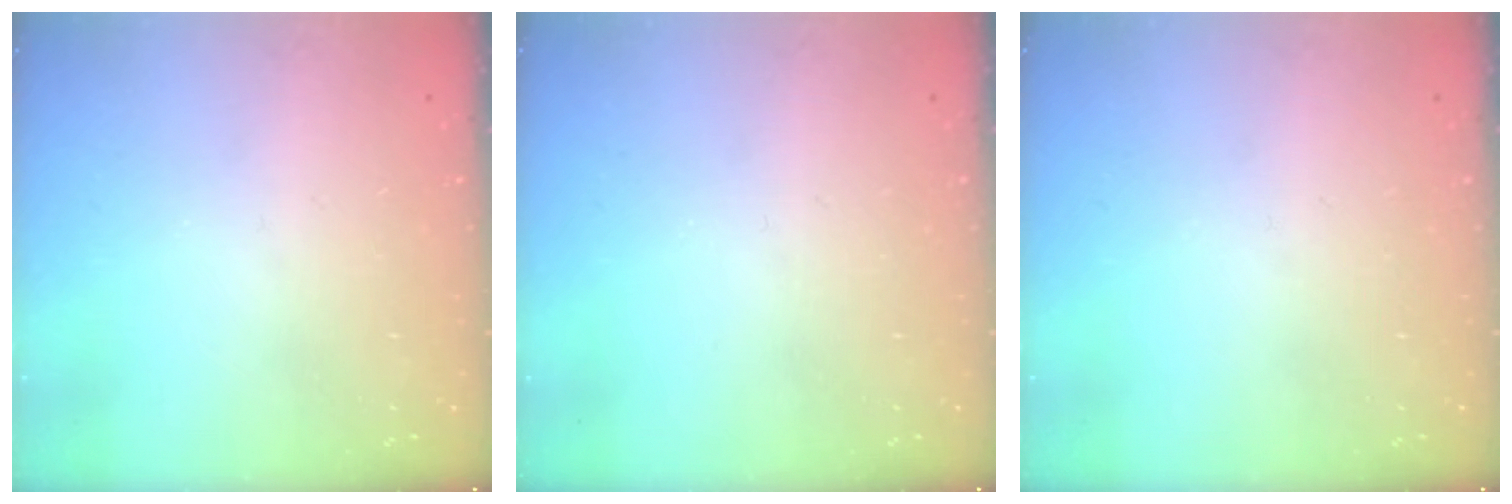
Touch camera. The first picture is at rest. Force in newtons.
{"total": 0.0}
{"total": 0.0}